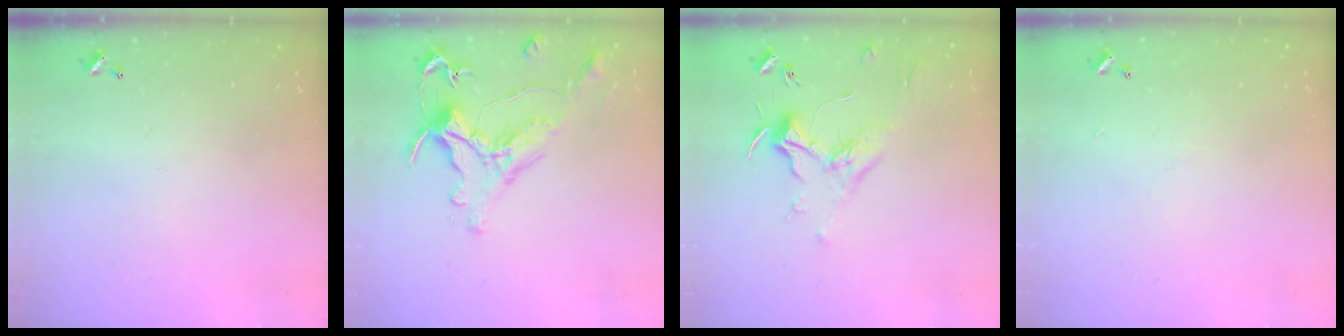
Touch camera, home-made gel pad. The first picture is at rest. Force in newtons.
{"total": 0.7, "press": 0.1, "slide": 0.7}
{"total": 1.7, "press": 1.5, "slide": 0.8}
{"total": 4.2, "press": 4.2, "slide": 0.4}